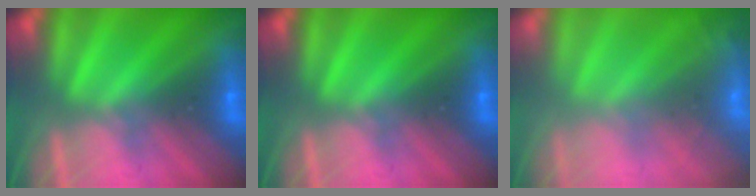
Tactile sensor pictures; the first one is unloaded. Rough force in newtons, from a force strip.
{"total": 0.0}
{"total": 10.0}